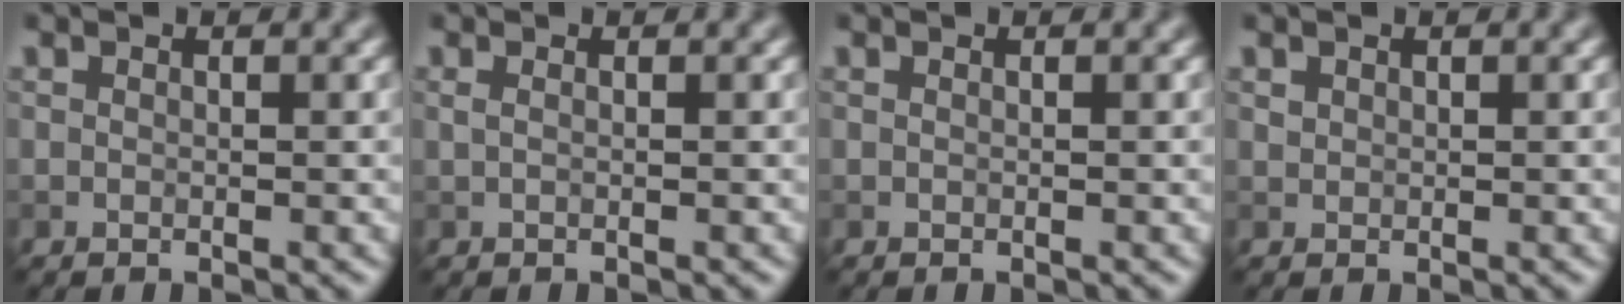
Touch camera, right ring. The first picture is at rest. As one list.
[{"total": 0.6, "force": [0.2, 0.3, 0.5], "torque": [-0.010, 0.000, 0.002]}, {"total": 0.0}, {"total": 0.6, "force": [0.3, 0.5, 0.1], "torque": [0.000, -0.003, 0.009]}]